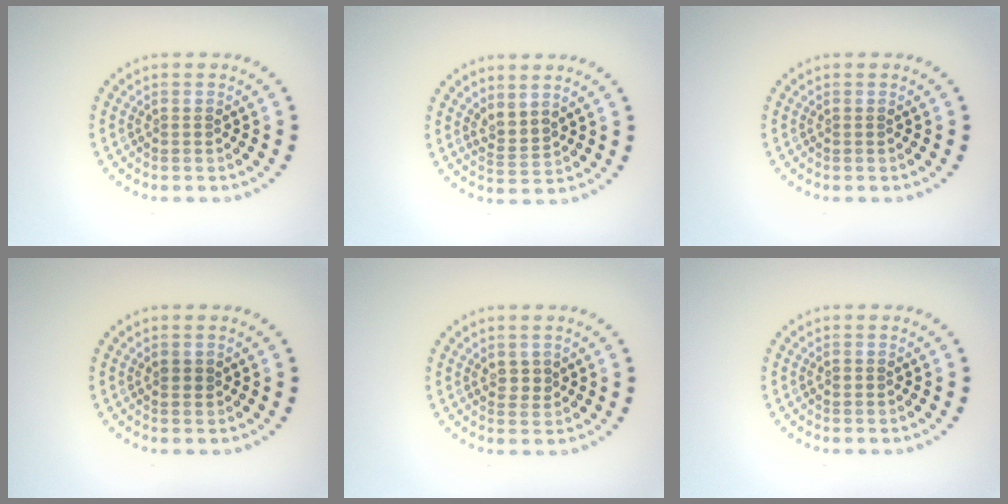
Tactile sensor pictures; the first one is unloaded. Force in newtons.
{"total": 2.1, "press": 1.3, "slide": 1.6}
{"total": 0.0}
{"total": 0.9, "press": 0.8, "slide": 0.3}
{"total": 1.4, "press": 1.2, "slide": 0.6}
{"total": 0.6, "press": 0.6, "slide": 0.1}